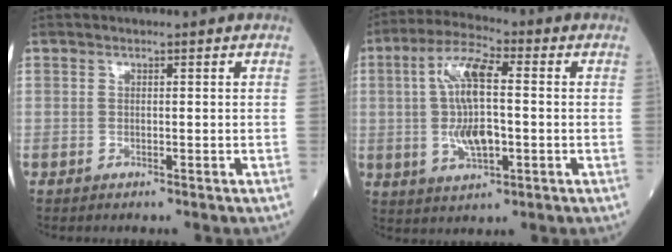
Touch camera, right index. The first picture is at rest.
{"total": 10.5, "force": [0.2, 3.0, 10.1], "torque": [-0.200, 0.007, 0.002]}